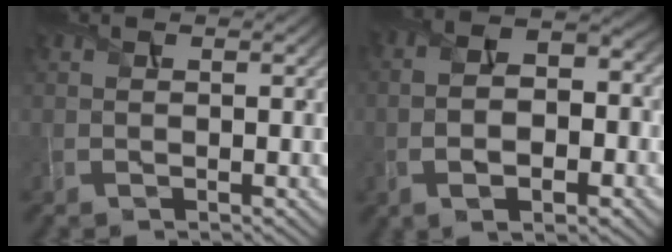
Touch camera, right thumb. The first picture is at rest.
{"total": 8.5, "force": [-2.6, 4.3, 6.8], "torque": [-0.131, -0.008, -0.045]}